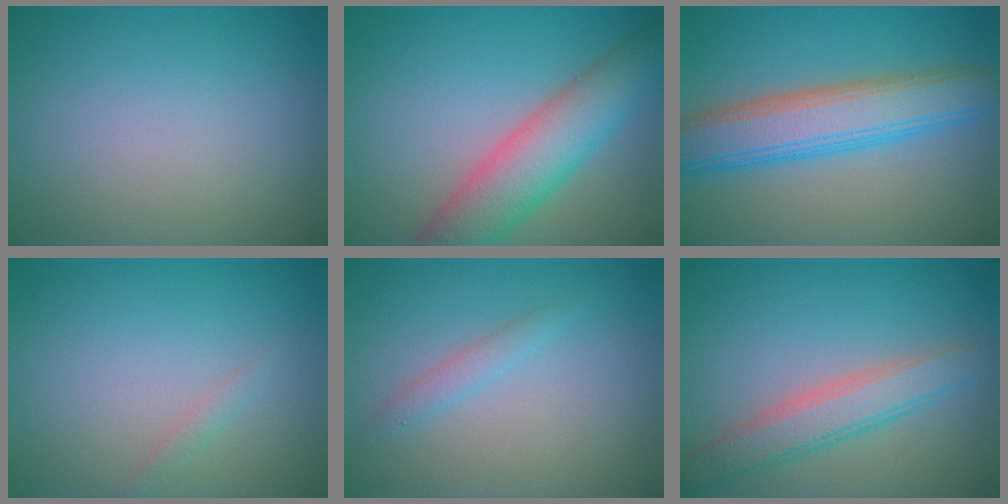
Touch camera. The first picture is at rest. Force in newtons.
{"total": 7.2, "press": 7.2, "slide": 0.3}
{"total": 7.1, "press": 7.1, "slide": 0.4}
{"total": 0.8, "press": 0.8, "slide": 0.0}
{"total": 1.4, "press": 1.4, "slide": 0.1}
{"total": 4.0, "press": 4.0, "slide": 0.4}